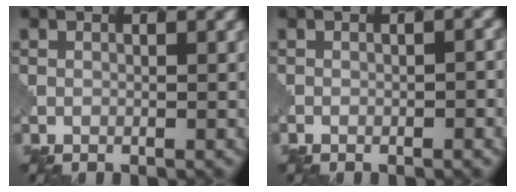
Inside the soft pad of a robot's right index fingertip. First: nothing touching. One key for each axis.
{"total": 1.5, "fx": -0.9, "fy": 0.5, "fz": 1.1, "tx": -0.010, "ty": 0.004, "tz": -0.007}